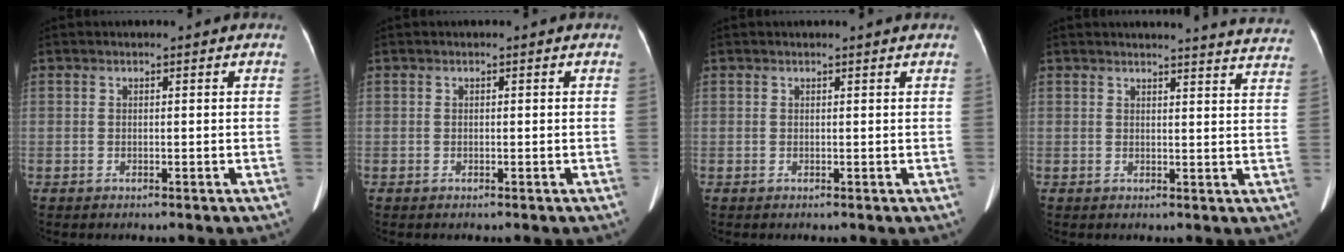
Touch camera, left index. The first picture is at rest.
{"total": 0.0}
{"total": 0.8, "force": [0.8, -0.1, 0.2], "torque": [-0.013, -0.001, 0.010]}
{"total": 14.4, "force": [14.1, 0.3, 2.5], "torque": [-0.012, -0.080, 0.127]}